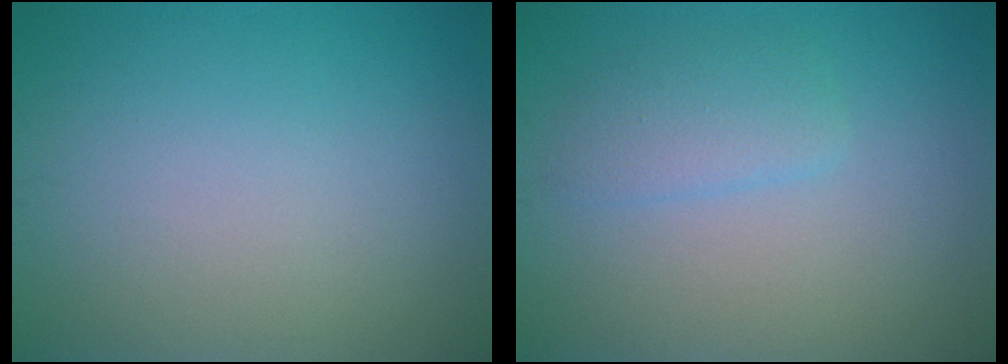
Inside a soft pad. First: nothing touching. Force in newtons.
{"total": 2.1, "press": 2.1, "slide": 0.1}